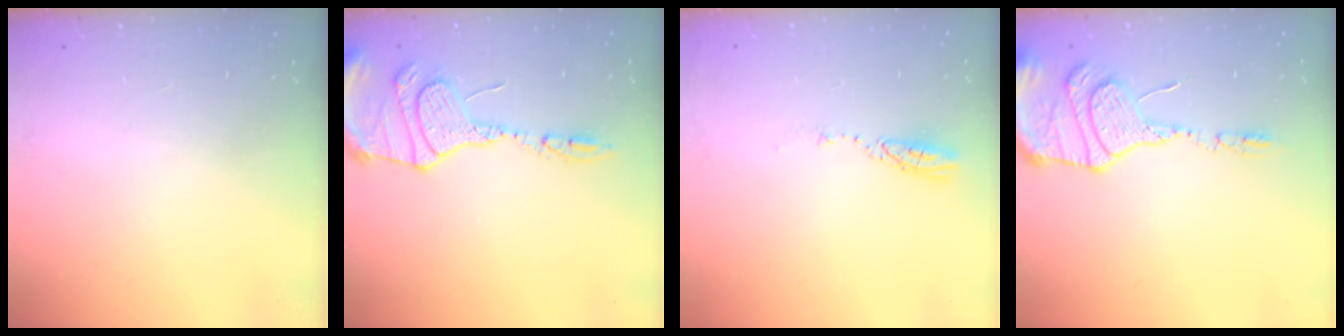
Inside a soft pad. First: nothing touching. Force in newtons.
{"total": 14.4, "press": 14.4, "slide": 1.5}
{"total": 3.3, "press": 3.3, "slide": 0.2}
{"total": 14.8, "press": 14.5, "slide": 2.9}